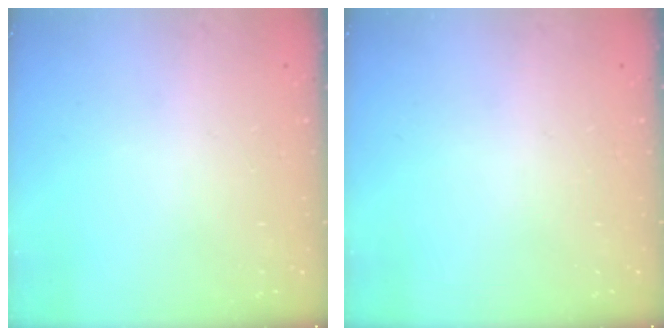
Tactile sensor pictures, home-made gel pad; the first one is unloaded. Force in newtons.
{"total": 0.0}